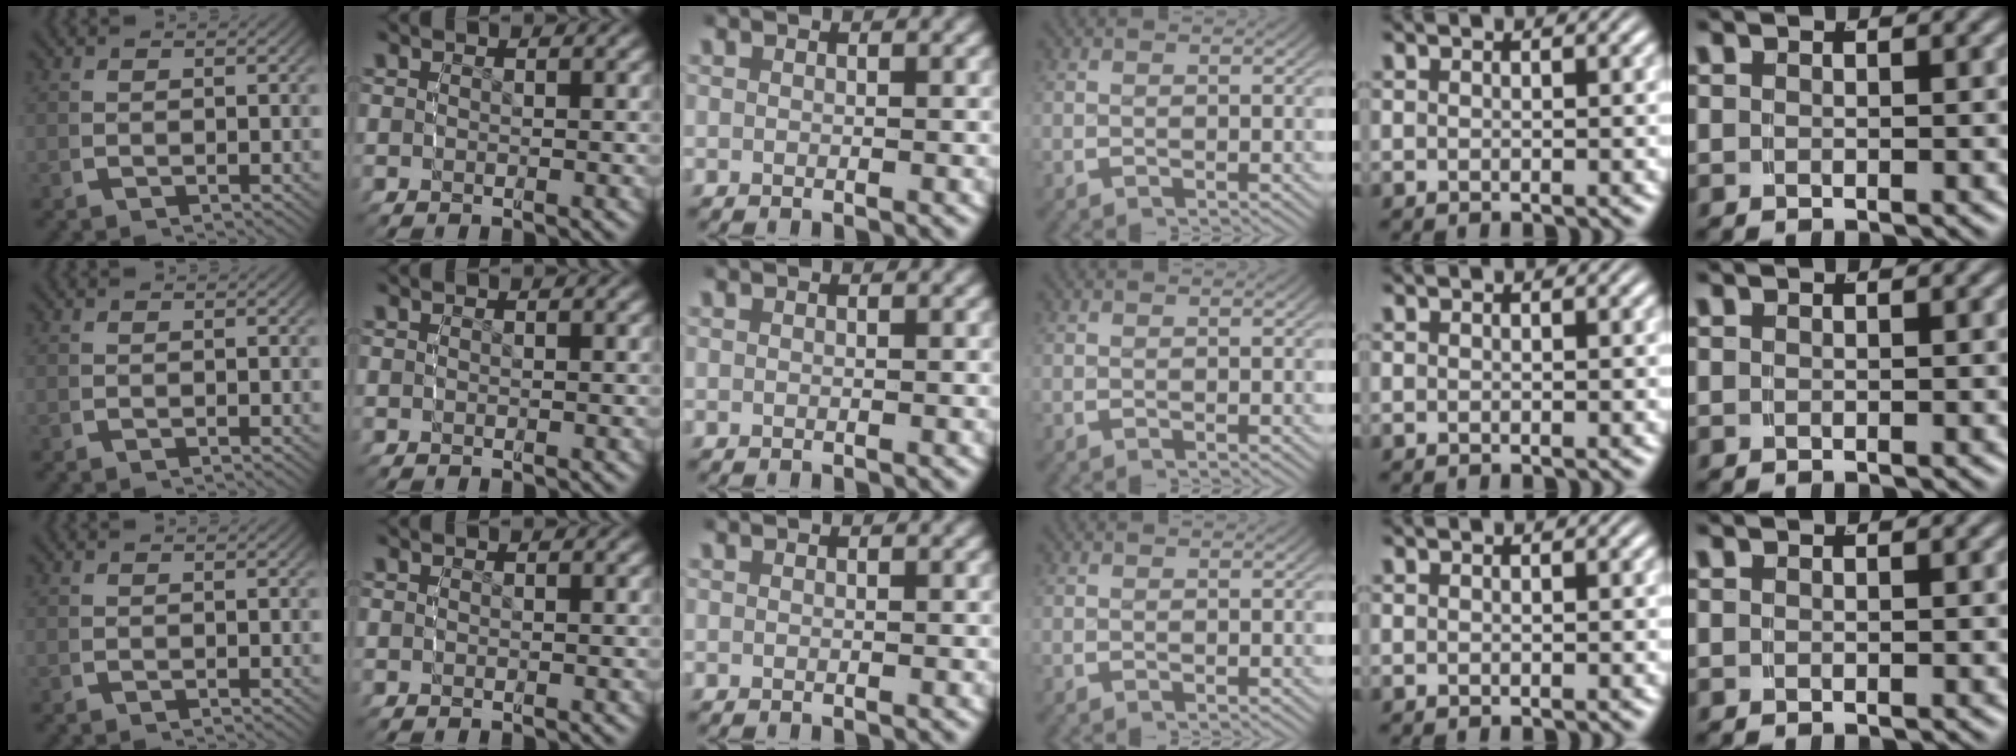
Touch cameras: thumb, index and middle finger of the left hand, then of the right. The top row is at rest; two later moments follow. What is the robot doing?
{"motion": "reach", "object": "shorts"}